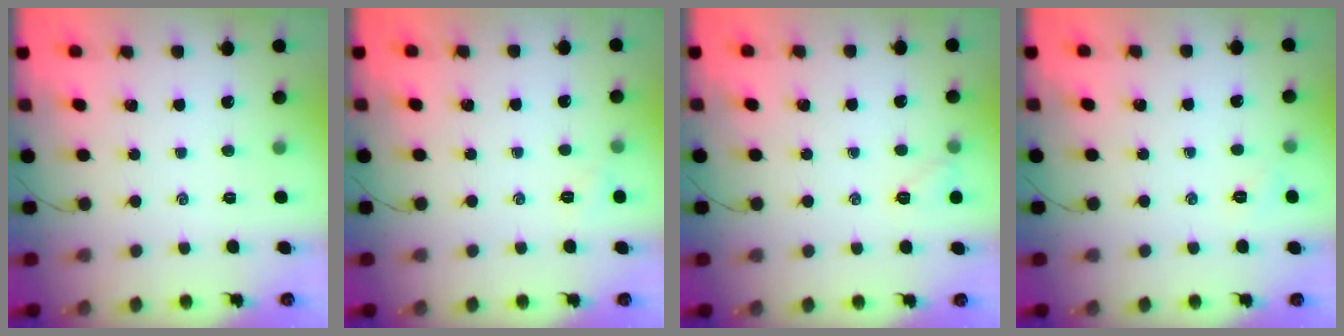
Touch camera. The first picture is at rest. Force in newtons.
{"total": 4.5, "press": 4.3, "slide": 1.3}
{"total": 5.7, "press": 5.6, "slide": 1.1}
{"total": 3.8, "press": 3.6, "slide": 1.2}